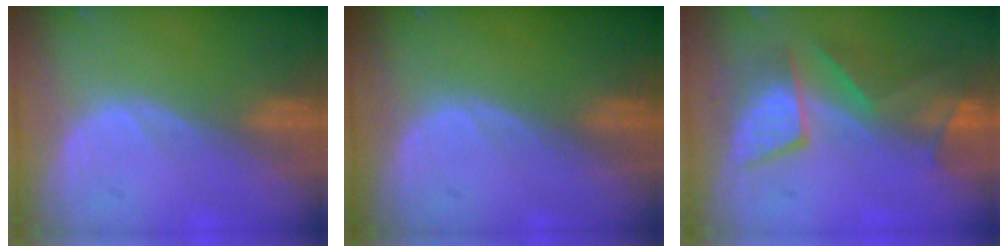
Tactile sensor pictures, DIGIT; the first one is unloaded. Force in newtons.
{"total": 0.0}
{"total": 7.5, "press": 7.4, "slide": 1.2}